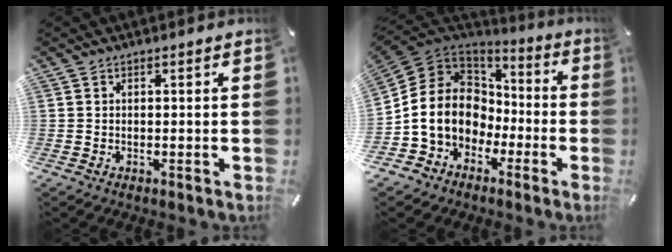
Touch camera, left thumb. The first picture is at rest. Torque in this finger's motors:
{"motor_torque": [-0.24, 2.54, 1.46, 1.31, 0.27]}